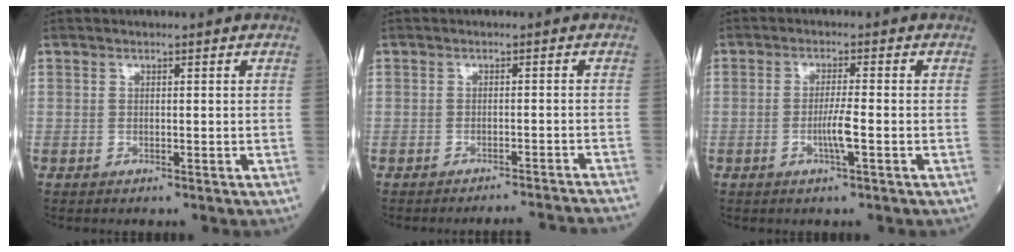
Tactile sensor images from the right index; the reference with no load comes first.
{"total": 8.2, "force": [-8.0, -1.4, 1.3], "torque": [-0.002, -0.013, -0.092]}
{"total": 3.3, "force": [-1.1, -0.3, 3.1], "torque": [-0.060, -0.004, -0.022]}